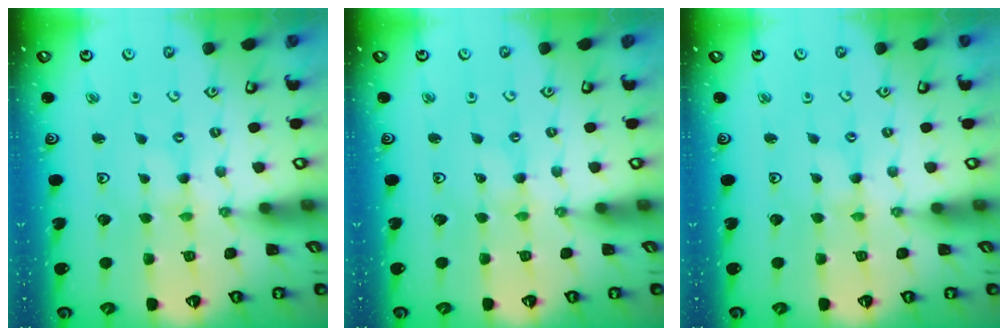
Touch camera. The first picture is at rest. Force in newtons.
{"total": 0.8, "press": 0.8, "slide": 0.1}
{"total": 0.8, "press": 0.8, "slide": 0.2}